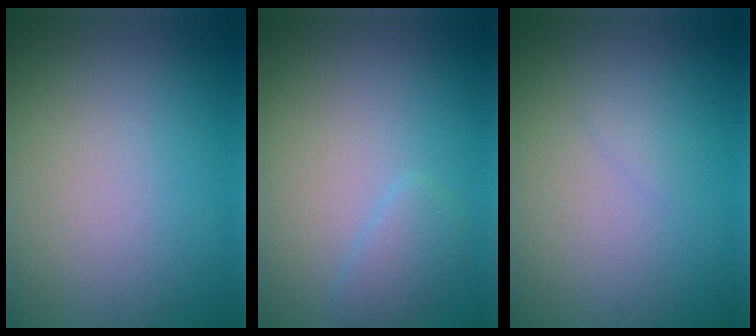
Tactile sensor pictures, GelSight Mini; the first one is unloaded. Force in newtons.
{"total": 1.7, "press": 1.7, "slide": 0.1}
{"total": 0.5, "press": 0.5, "slide": 0.1}